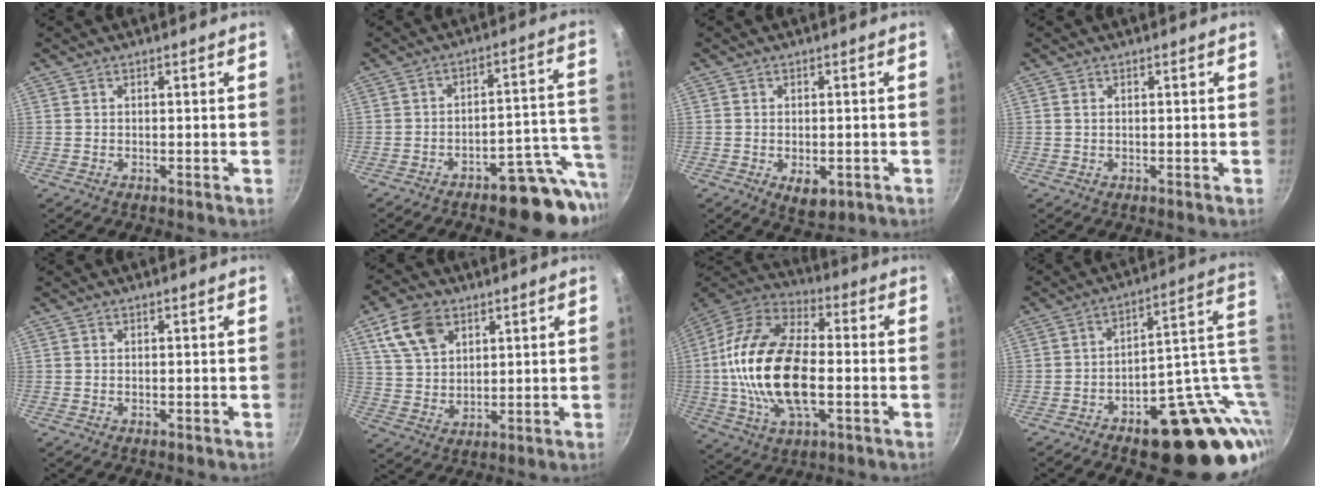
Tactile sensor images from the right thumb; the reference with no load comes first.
{"total": 12.8, "force": [-7.1, 5.7, 8.9], "torque": [-0.057, 0.062, -0.097]}
{"total": 5.0, "force": [-1.5, 2.9, 3.8], "torque": [-0.047, -0.004, -0.015]}
{"total": 0.7, "force": [0.1, 0.5, 0.5], "torque": [-0.009, 0.002, 0.001]}
{"total": 0.0}
{"total": 10.9, "force": [5.2, 7.3, 6.3], "torque": [-0.101, -0.009, 0.103]}
{"total": 23.2, "force": [-2.0, 12.3, 19.5], "torque": [-0.375, 0.029, -0.044]}
{"total": 23.7, "force": [-2.3, 12.6, 19.9], "torque": [-0.194, 0.027, -0.012]}